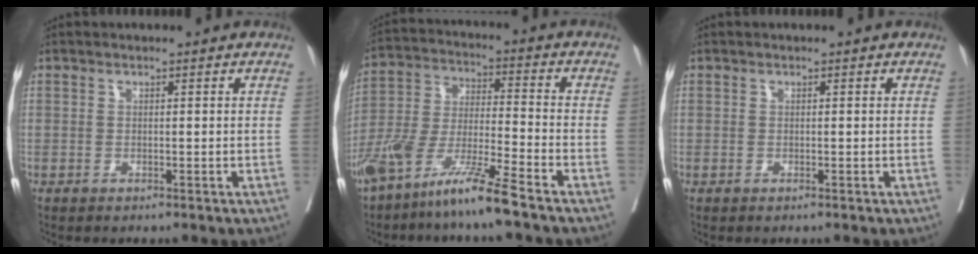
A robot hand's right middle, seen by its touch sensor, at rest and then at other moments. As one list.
[{"total": 11.7, "force": [-8.5, -0.3, 8.1], "torque": [-0.166, -0.024, -0.167]}, {"total": 0.0}]